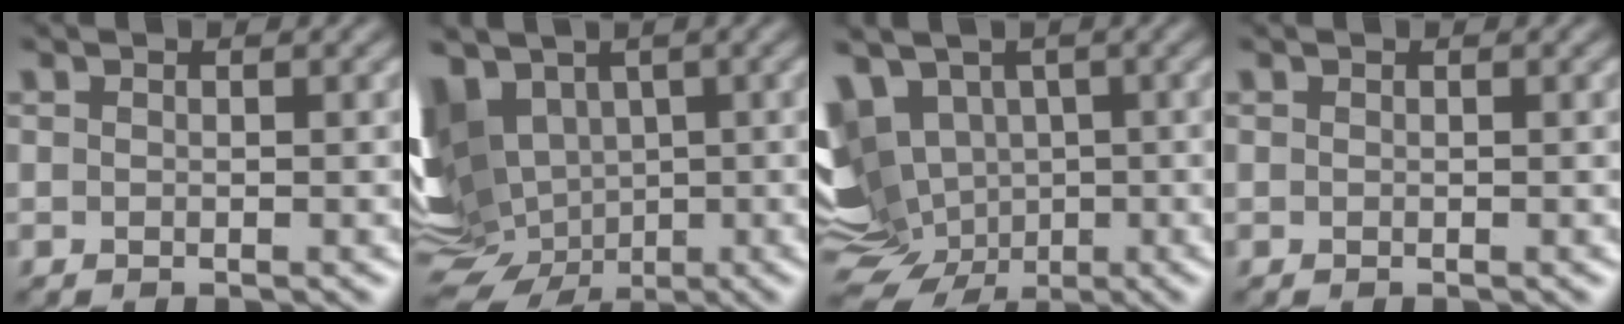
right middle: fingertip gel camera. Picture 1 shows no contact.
{"total": 11.1, "force": [0.0, 8.0, 7.6], "torque": [-0.157, -0.004, -0.004]}
{"total": 10.1, "force": [0.4, 7.9, 6.4], "torque": [-0.118, -0.002, 0.008]}
{"total": 0.0}